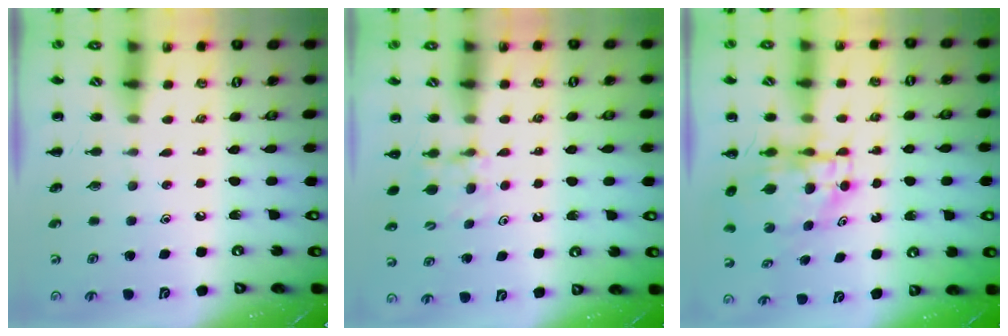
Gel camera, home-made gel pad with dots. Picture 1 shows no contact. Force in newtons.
{"total": 5.9, "press": 5.7, "slide": 1.6}
{"total": 6.8, "press": 6.5, "slide": 1.9}